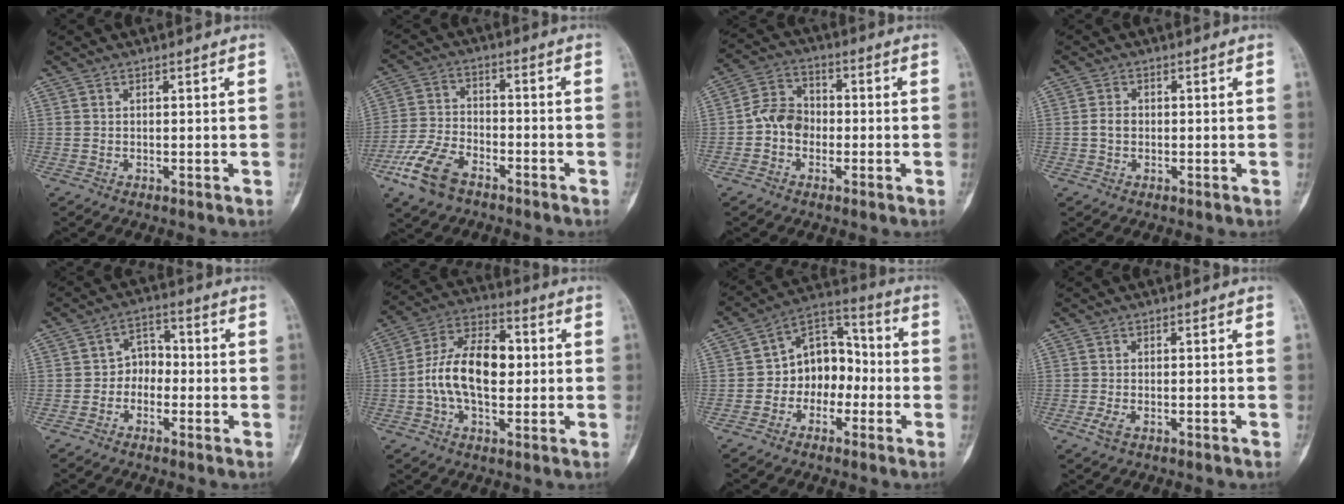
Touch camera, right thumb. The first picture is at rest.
{"total": 10.8, "force": [-6.5, 5.5, 6.5], "torque": [-0.138, 0.023, -0.129]}
{"total": 7.3, "force": [-1.6, 5.8, 4.1], "torque": [-0.053, 0.028, -0.045]}
{"total": 2.3, "force": [-0.3, 1.9, 1.4], "torque": [-0.022, 0.008, -0.008]}
{"total": 4.7, "force": [-1.5, 3.8, 2.4], "torque": [-0.008, 0.025, -0.042]}
{"total": 14.5, "force": [-0.2, 8.4, 11.7], "torque": [-0.198, 0.032, -0.011]}
{"total": 10.9, "force": [-2.2, 8.2, 6.8], "torque": [-0.060, 0.045, -0.054]}
{"total": 2.3, "force": [-1.2, 0.9, 1.7], "torque": [-0.045, 0.004, -0.023]}